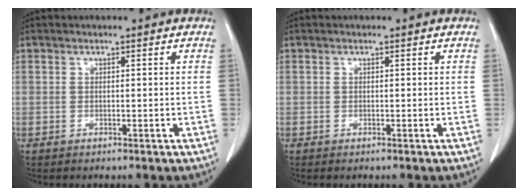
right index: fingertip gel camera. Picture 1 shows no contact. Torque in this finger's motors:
{"motor_torque": [-0.12, 0.09, -0.02, 0.02]}